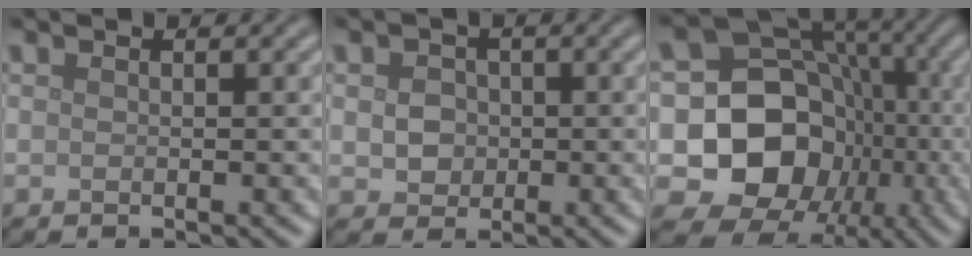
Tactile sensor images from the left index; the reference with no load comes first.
{"total": 2.4, "force": [0.0, 2.1, 1.2], "torque": [-0.015, -0.002, -0.003]}
{"total": 13.4, "force": [-2.8, 11.4, 6.6], "torque": [-0.100, -0.010, -0.072]}